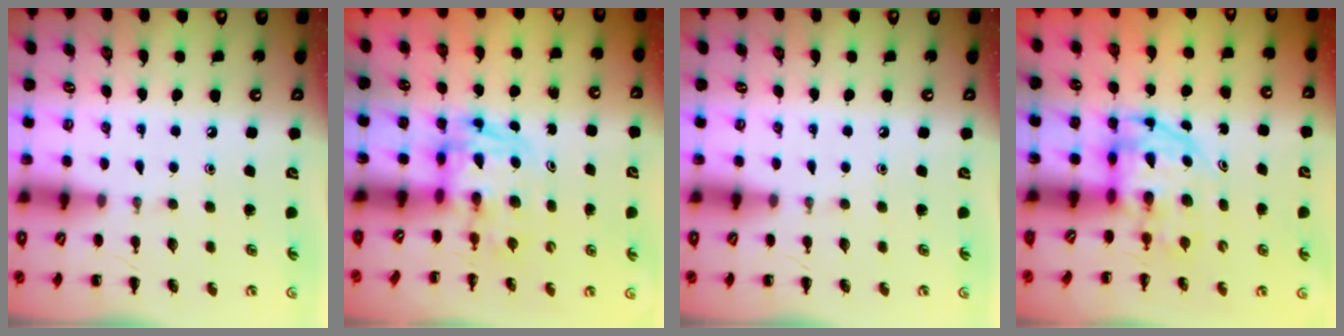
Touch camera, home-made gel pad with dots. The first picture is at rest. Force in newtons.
{"total": 2.9, "press": 2.9, "slide": 0.5}
{"total": 0.0}
{"total": 3.8, "press": 3.7, "slide": 0.8}